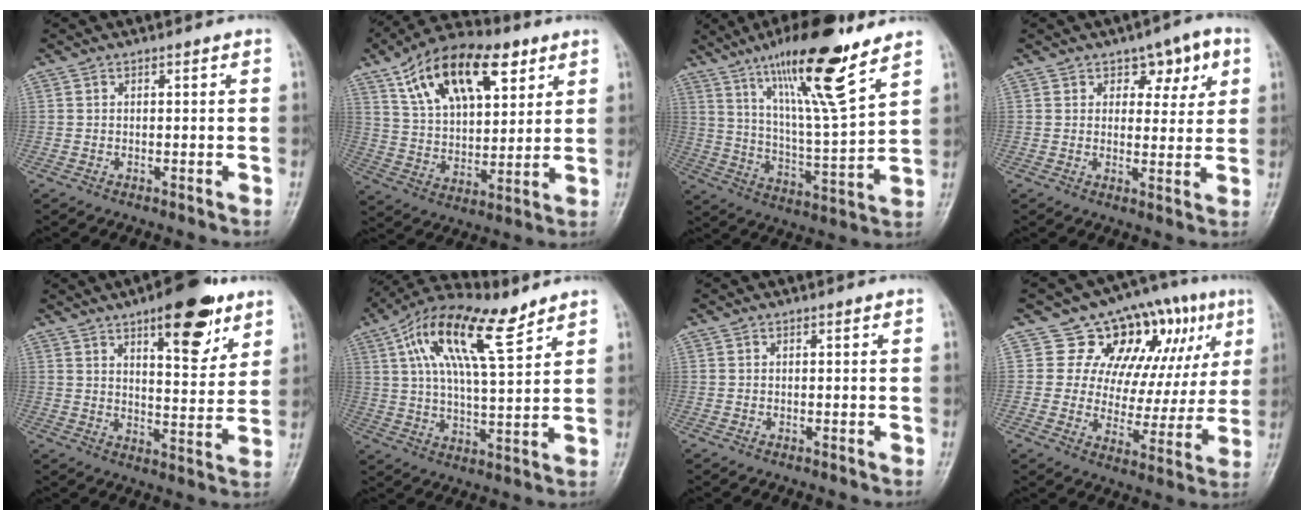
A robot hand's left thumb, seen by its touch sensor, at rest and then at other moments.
{"total": 20.3, "force": [10.1, 10.4, 14.2], "torque": [-0.204, -0.021, 0.177]}
{"total": 18.8, "force": [12.1, 2.6, 14.1], "torque": [-0.229, -0.060, 0.211]}
{"total": 7.3, "force": [3.5, 4.3, 4.8], "torque": [-0.026, -0.014, 0.045]}
{"total": 14.4, "force": [8.4, 5.3, 10.4], "torque": [-0.111, -0.043, 0.120]}
{"total": 16.6, "force": [8.6, 5.9, 12.9], "torque": [-0.218, -0.010, 0.151]}
{"total": 0.0}
{"total": 17.4, "force": [7.8, 11.1, 11.0], "torque": [-0.076, -0.009, 0.114]}